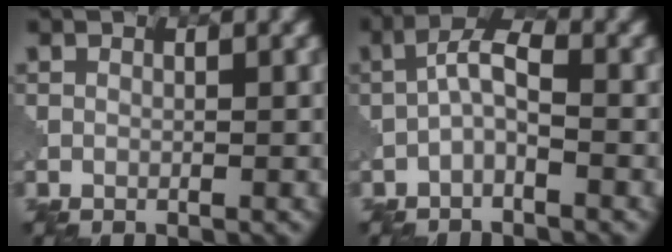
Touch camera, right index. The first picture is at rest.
{"total": 2.8, "force": [-1.0, 0.9, 2.4], "torque": [-0.050, 0.012, -0.028]}